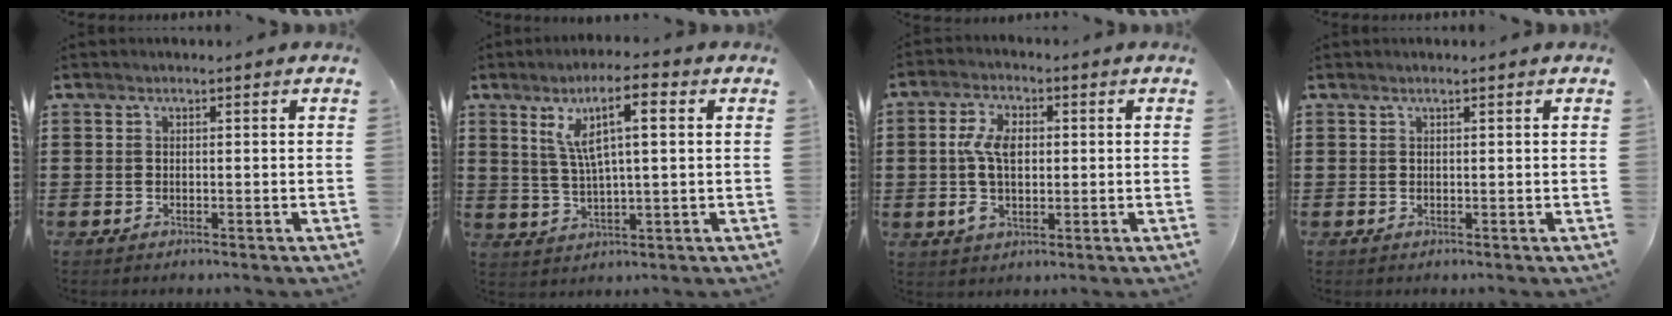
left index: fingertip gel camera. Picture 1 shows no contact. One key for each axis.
{"total": 8.4, "fx": 3.2, "fy": 1.9, "fz": 7.5, "tx": -0.152, "ty": 0.007, "tz": 0.052}
{"total": 7.0, "fx": 0.3, "fy": 4.0, "fz": 5.7, "tx": -0.133, "ty": 0.008, "tz": -0.001}
{"total": 0.6, "fx": 0.4, "fy": -0.1, "fz": 0.4, "tx": -0.007, "ty": -0.002, "tz": 0.009}